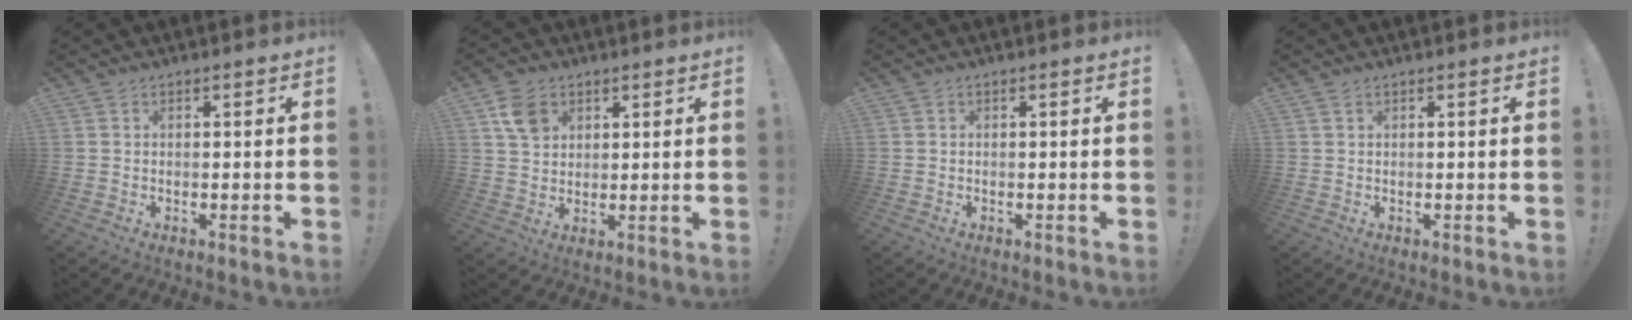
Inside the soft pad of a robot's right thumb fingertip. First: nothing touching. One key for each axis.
{"total": 7.3, "fx": 3.6, "fy": 5.6, "fz": 3.2, "tx": -0.048, "ty": -0.006, "tz": 0.071}
{"total": 0.0}
{"total": 0.7, "fx": 0.5, "fy": 0.3, "fz": 0.4, "tx": -0.015, "ty": 0.003, "tz": 0.011}